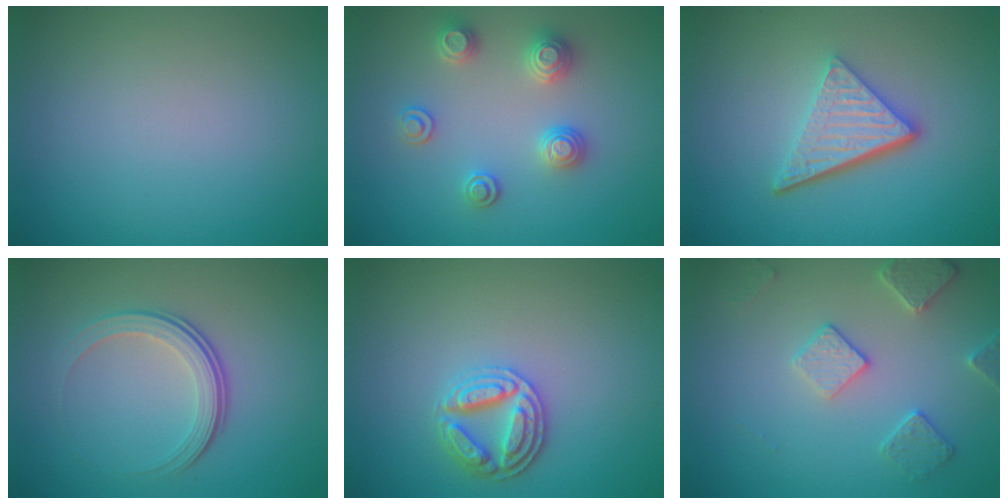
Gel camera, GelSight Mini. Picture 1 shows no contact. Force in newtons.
{"total": 2.9, "press": 2.8, "slide": 0.6}
{"total": 4.8, "press": 3.4, "slide": 3.4}
{"total": 3.6, "press": 2.4, "slide": 2.7}
{"total": 3.3, "press": 3.1, "slide": 1.1}
{"total": 2.9, "press": 2.9, "slide": 0.1}